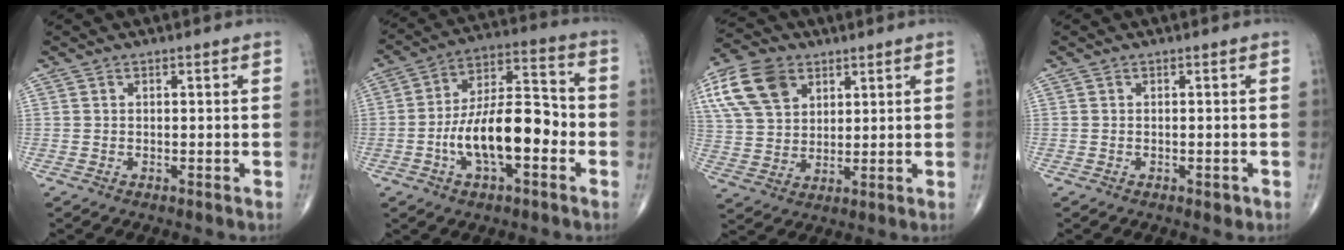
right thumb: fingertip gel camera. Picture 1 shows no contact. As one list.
[{"total": 16.4, "force": [-4.1, 7.2, 14.1], "torque": [-0.227, 0.043, -0.075]}, {"total": 13.5, "force": [6.0, 9.2, 7.8], "torque": [-0.146, -0.005, 0.117]}, {"total": 1.2, "force": [-0.5, 0.6, 0.9], "torque": [-0.012, 0.001, -0.005]}]